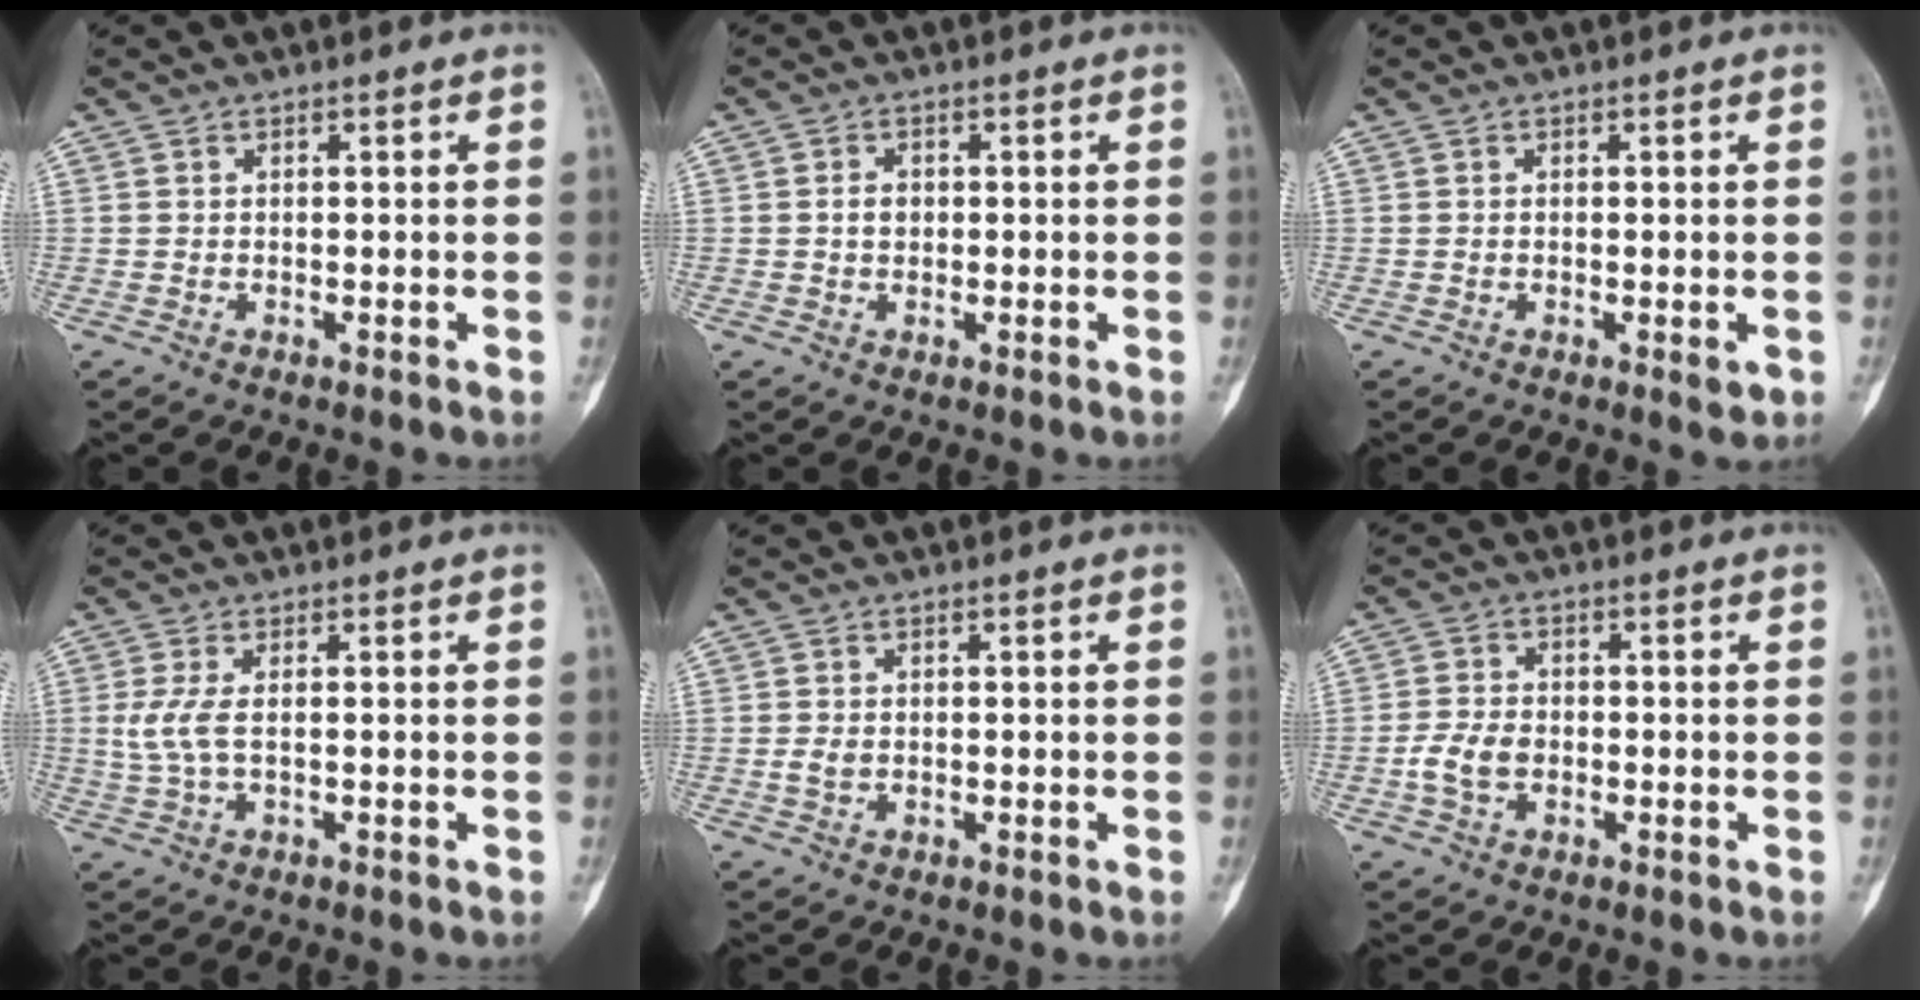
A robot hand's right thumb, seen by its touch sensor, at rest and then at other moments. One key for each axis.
{"total": 2.1, "fx": 0.1, "fy": 1.6, "fz": 1.3, "tx": -0.012, "ty": 0.005, "tz": 0.002}
{"total": 1.9, "fx": -0.5, "fy": 0.7, "fz": 1.7, "tx": -0.023, "ty": -0.005, "tz": -0.004}
{"total": 4.2, "fx": 0.2, "fy": 1.5, "fz": 3.9, "tx": -0.110, "ty": 0.001, "tz": 0.009}
{"total": 1.8, "fx": -0.1, "fy": 1.3, "fz": 1.2, "tx": -0.025, "ty": 0.001, "tz": -0.002}
{"total": 5.2, "fx": -1.3, "fy": 3.6, "fz": 3.6, "tx": -0.072, "ty": 0.011, "tz": -0.026}